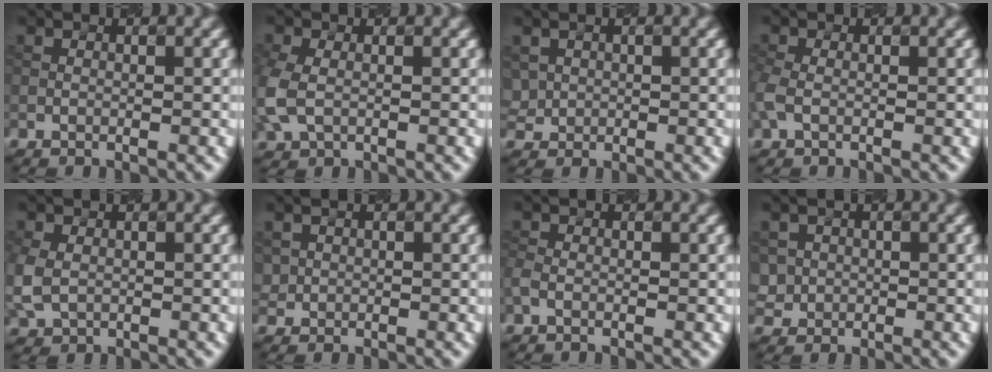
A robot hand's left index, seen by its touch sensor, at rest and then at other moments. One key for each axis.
{"total": 4.0, "fx": -0.5, "fy": 3.0, "fz": 2.6, "tx": -0.085, "ty": -0.005, "tz": -0.013}
{"total": 1.6, "fx": 0.5, "fy": 1.5, "fz": 0.2, "tx": -0.008, "ty": 0.002, "tz": 0.012}
{"total": 2.1, "fx": -0.3, "fy": 1.5, "fz": 1.5, "tx": -0.049, "ty": 0.002, "tz": -0.014}
{"total": 3.8, "fx": -0.3, "fy": 3.2, "fz": 2.1, "tx": -0.069, "ty": -0.006, "tz": 0.001}
{"total": 1.1, "fx": 0.3, "fy": 1.0, "fz": -0.2, "tx": 0.004, "ty": 0.000, "tz": 0.006}
{"total": 1.1, "fx": -0.5, "fy": 0.8, "fz": 0.7, "tx": -0.022, "ty": 0.000, "tz": -0.013}
{"total": 2.2, "fx": 0.2, "fy": 2.2, "fz": 0.0, "tx": -0.001, "ty": 0.001, "tz": 0.010}